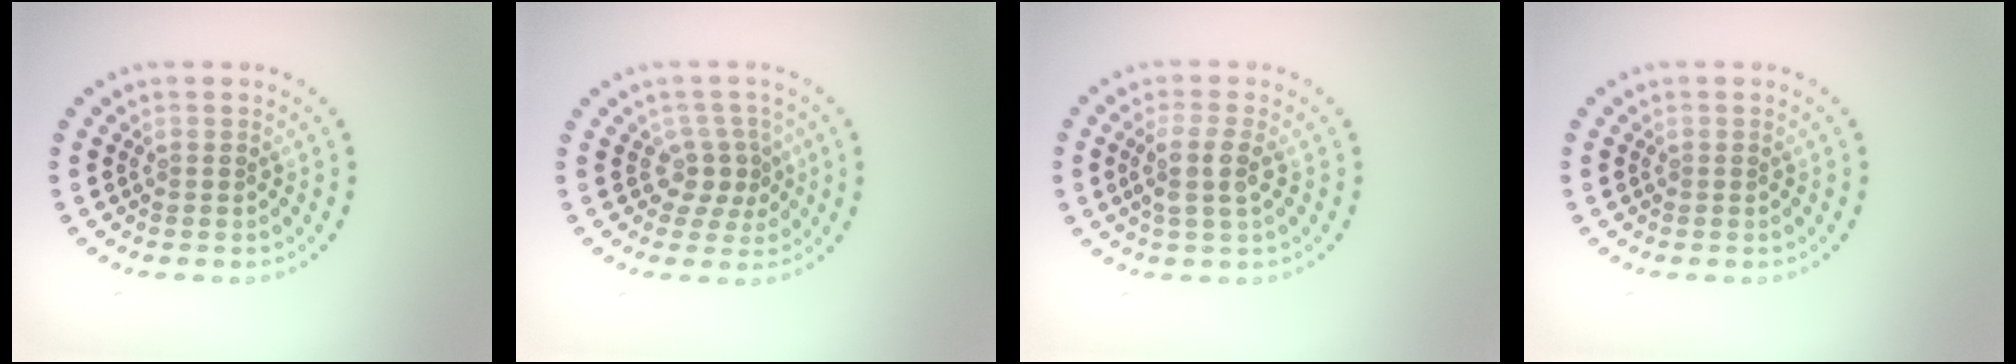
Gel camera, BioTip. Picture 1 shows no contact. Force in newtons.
{"total": 2.5, "press": 1.8, "slide": 1.8}
{"total": 2.7, "press": 2.3, "slide": 1.5}
{"total": 0.0}